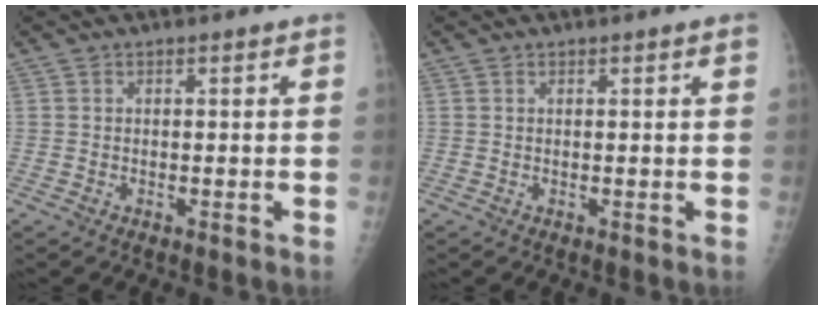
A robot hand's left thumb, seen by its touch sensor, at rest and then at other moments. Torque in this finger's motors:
{"motor_torque": [0.18, 0.00, 0.17, -0.08, 0.03]}